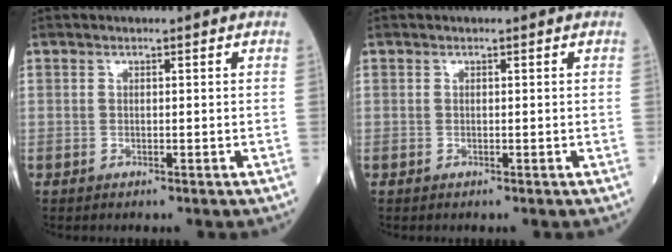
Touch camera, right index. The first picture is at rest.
{"total": 0.0}